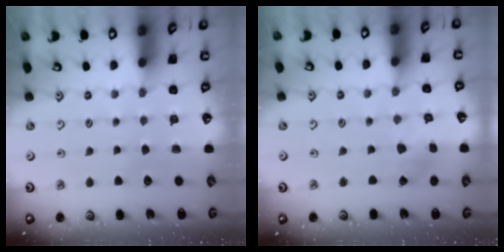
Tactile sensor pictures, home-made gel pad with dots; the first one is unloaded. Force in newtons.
{"total": 2.2, "press": 2.2, "slide": 0.2}